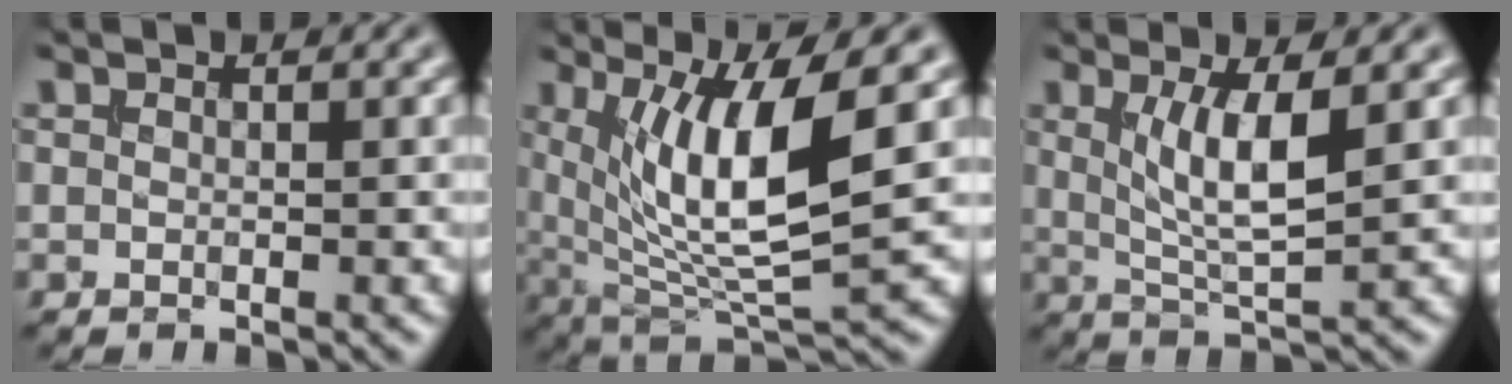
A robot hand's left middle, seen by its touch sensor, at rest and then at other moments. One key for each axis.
{"total": 9.5, "fx": 2.4, "fy": 2.6, "fz": 8.8, "tx": -0.152, "ty": -0.013, "tz": 0.049}
{"total": 5.0, "fx": 1.3, "fy": 1.3, "fz": 4.7, "tx": -0.090, "ty": -0.010, "tz": 0.029}